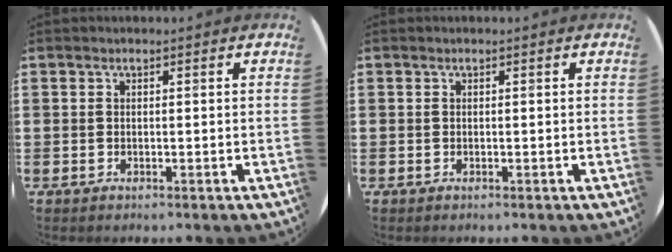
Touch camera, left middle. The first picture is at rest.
{"total": 0.0}